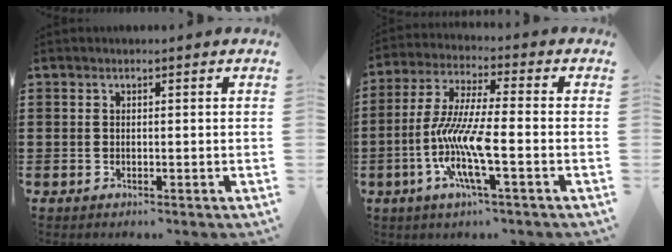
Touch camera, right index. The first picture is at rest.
{"total": 9.8, "force": [-3.3, 1.4, 9.1], "torque": [-0.209, -0.017, -0.072]}